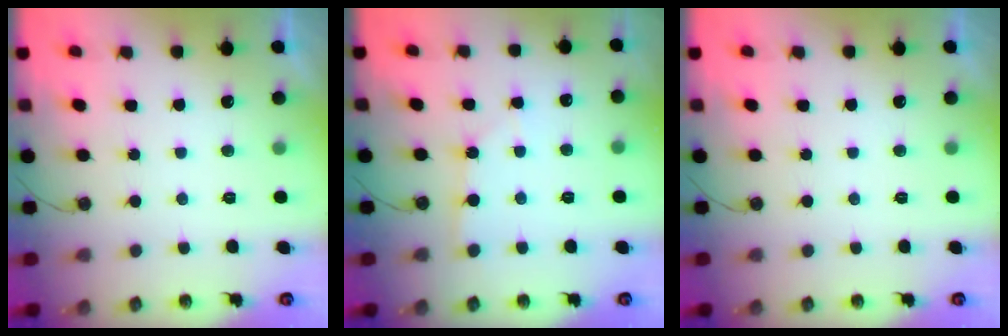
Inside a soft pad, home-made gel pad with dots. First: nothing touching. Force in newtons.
{"total": 1.2, "press": 1.2, "slide": 0.1}
{"total": 0.0}